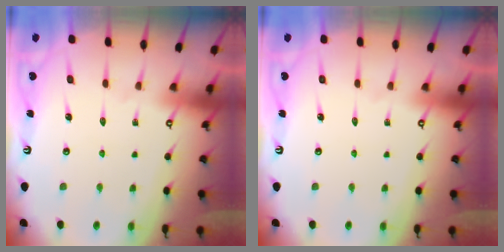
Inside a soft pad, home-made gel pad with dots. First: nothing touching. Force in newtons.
{"total": 0.0}